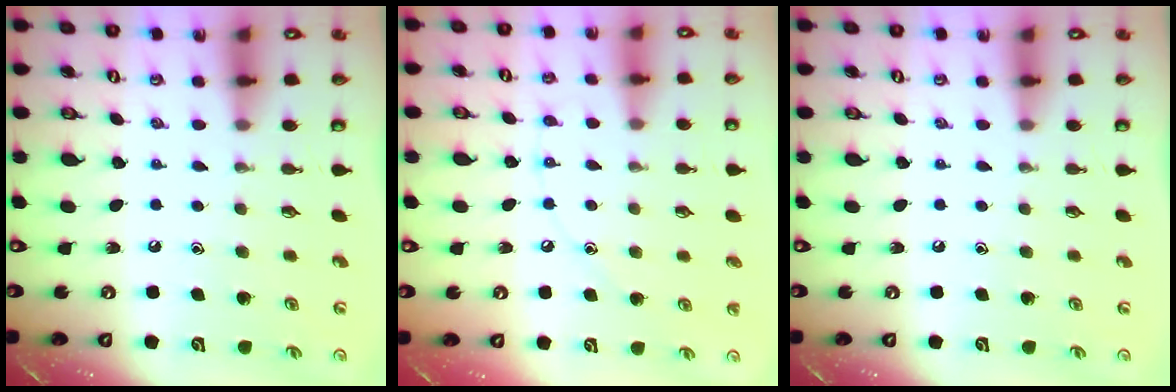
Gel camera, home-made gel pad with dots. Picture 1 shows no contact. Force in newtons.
{"total": 6.7, "press": 6.7, "slide": 0.7}
{"total": 0.0}